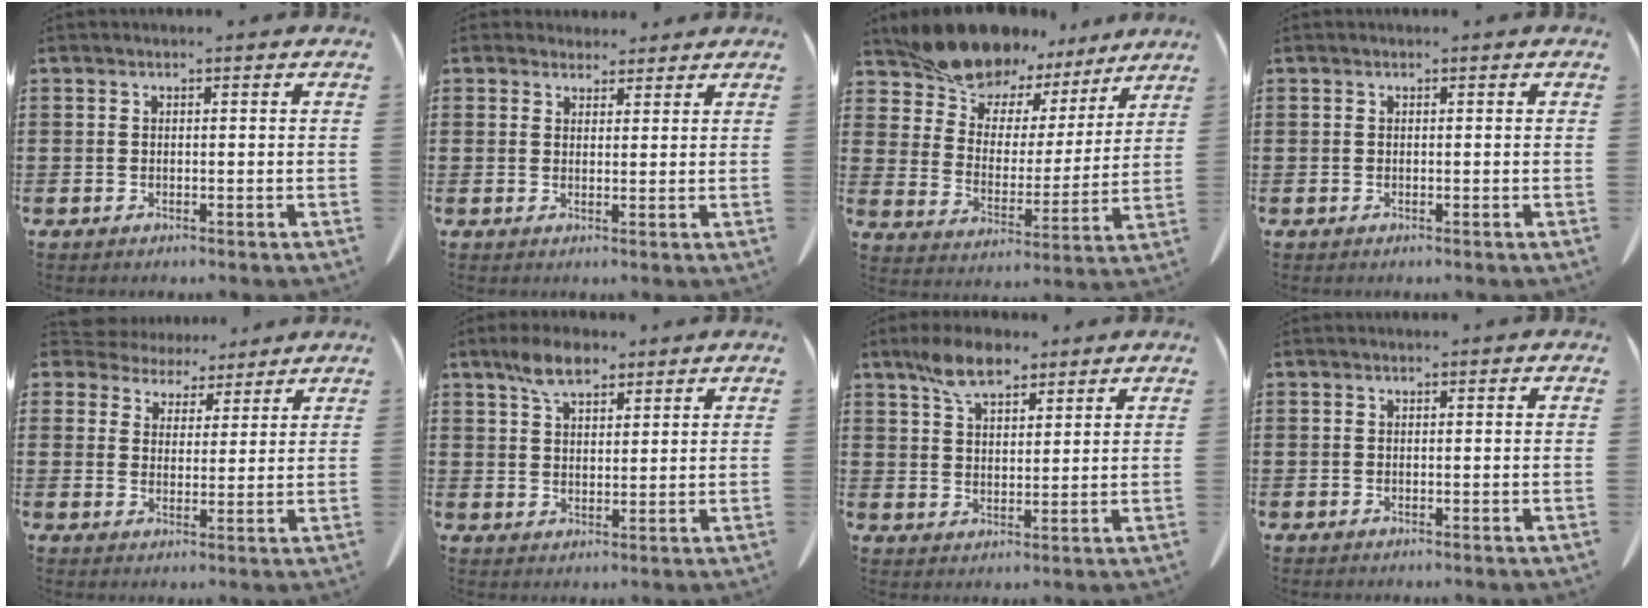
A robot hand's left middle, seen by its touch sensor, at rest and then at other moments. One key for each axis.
{"total": 3.1, "fx": 2.8, "fy": 1.4, "fz": 0.3, "tx": -0.006, "ty": -0.004, "tz": 0.052}
{"total": 11.5, "fx": 10.7, "fy": 3.9, "fz": 1.6, "tx": -0.075, "ty": -0.079, "tz": 0.198}
{"total": 0.0}
{"total": 4.9, "fx": 4.4, "fy": 2.1, "fz": -0.1, "tx": -0.026, "ty": -0.014, "tz": 0.082}
{"total": 5.7, "fx": 4.0, "fy": 2.6, "fz": 3.2, "tx": -0.074, "ty": 0.007, "tz": 0.074}
{"total": 6.9, "fx": 5.0, "fy": 3.0, "fz": 3.6, "tx": -0.077, "ty": 0.000, "tz": 0.093}
{"total": 0.0}